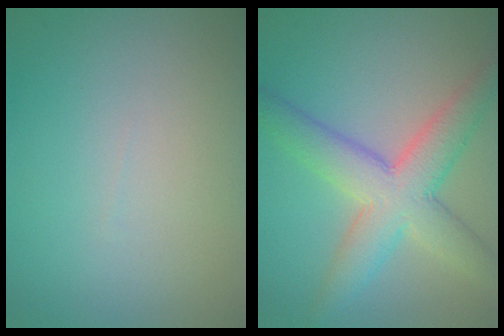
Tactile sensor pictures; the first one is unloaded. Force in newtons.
{"total": 6.9, "press": 6.9, "slide": 0.1}